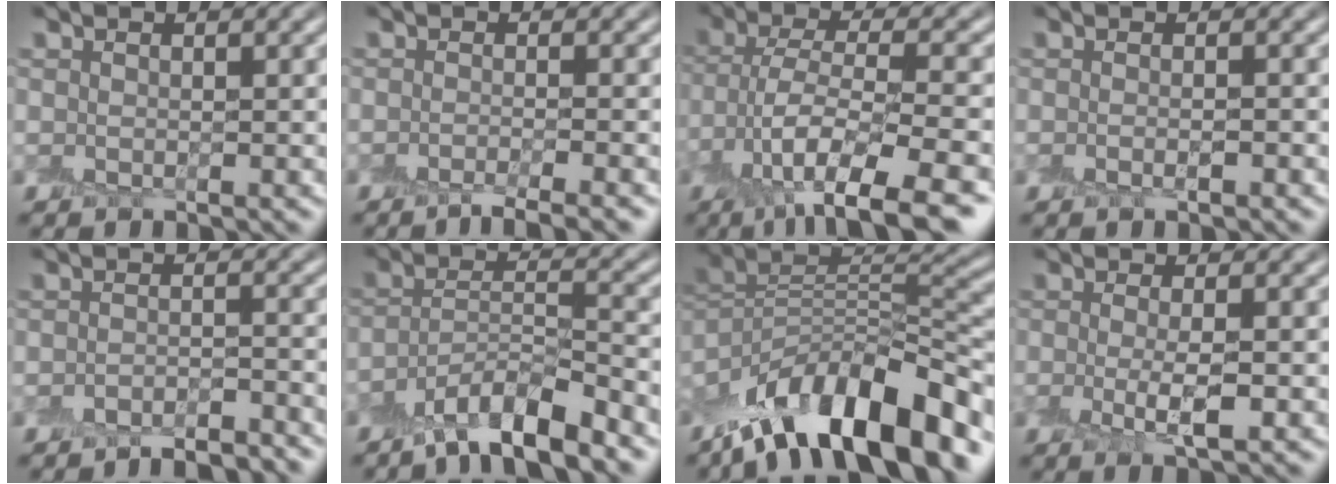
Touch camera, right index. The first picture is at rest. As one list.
[{"total": 3.1, "force": [-2.3, 0.4, 2.1], "torque": [-0.022, 0.000, -0.043]}, {"total": 10.8, "force": [-5.5, 3.3, 8.7], "torque": [-0.152, -0.008, -0.095]}, {"total": 1.3, "force": [-0.4, 0.2, 1.2], "torque": [-0.023, -0.006, -0.012]}, {"total": 3.2, "force": [-2.8, 0.3, 1.5], "torque": [-0.017, 0.004, -0.047]}, {"total": 7.1, "force": [-5.3, 1.4, 4.5], "torque": [-0.073, 0.002, -0.095]}, {"total": 14.0, "force": [-8.7, 4.7, 10.0], "torque": [-0.174, 0.028, -0.159]}, {"total": 2.9, "force": [-0.4, 0.6, 2.8], "torque": [-0.056, -0.008, -0.010]}]